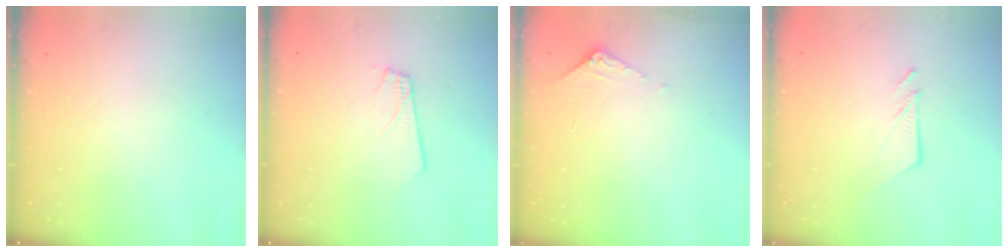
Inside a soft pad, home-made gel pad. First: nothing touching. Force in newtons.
{"total": 1.8, "press": 1.8, "slide": 0.1}
{"total": 5.0, "press": 5.0, "slide": 0.5}
{"total": 7.0, "press": 7.0, "slide": 0.1}